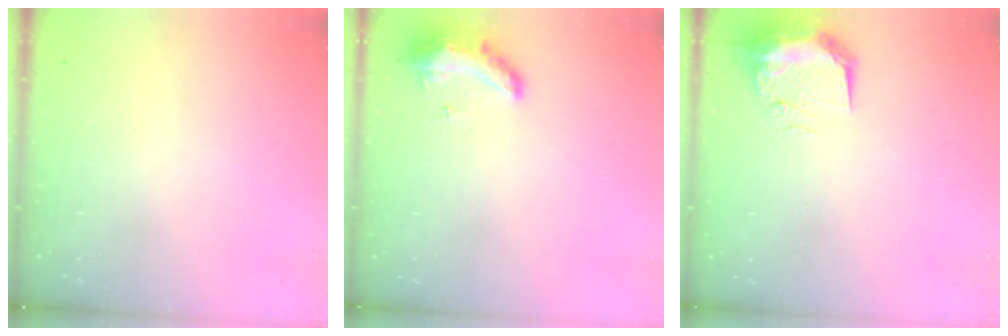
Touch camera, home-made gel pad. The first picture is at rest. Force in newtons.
{"total": 16.9, "press": 11.4, "slide": 12.5}
{"total": 14.8, "press": 11.3, "slide": 9.5}